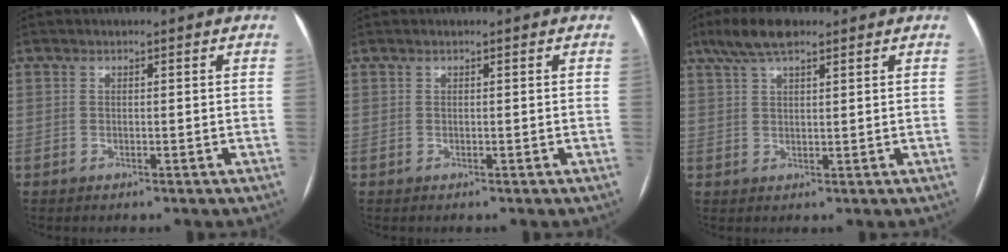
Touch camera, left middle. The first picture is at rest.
{"total": 0.0}
{"total": 6.3, "force": [4.4, 1.6, 4.1], "torque": [-0.088, 0.023, 0.081]}